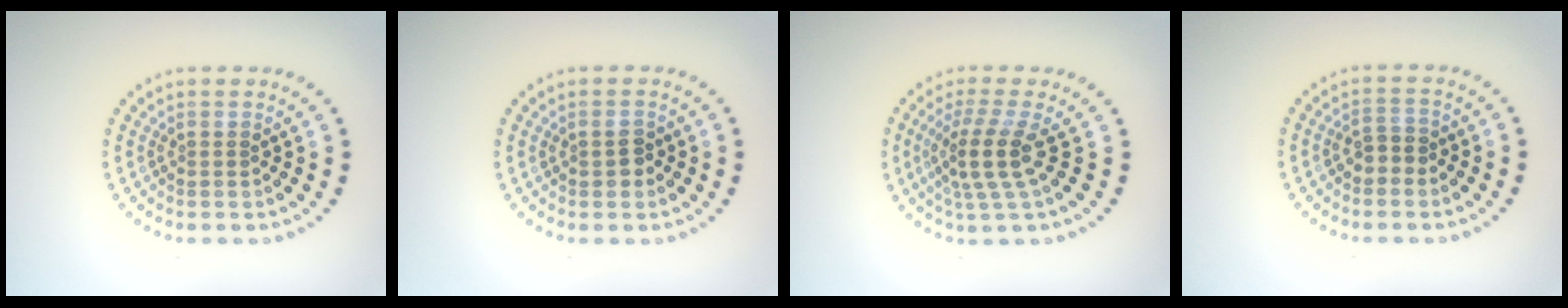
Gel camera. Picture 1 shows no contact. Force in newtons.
{"total": 1.3, "press": 1.3, "slide": 0.1}
{"total": 3.6, "press": 2.6, "slide": 2.4}
{"total": 1.8, "press": 1.7, "slide": 0.6}